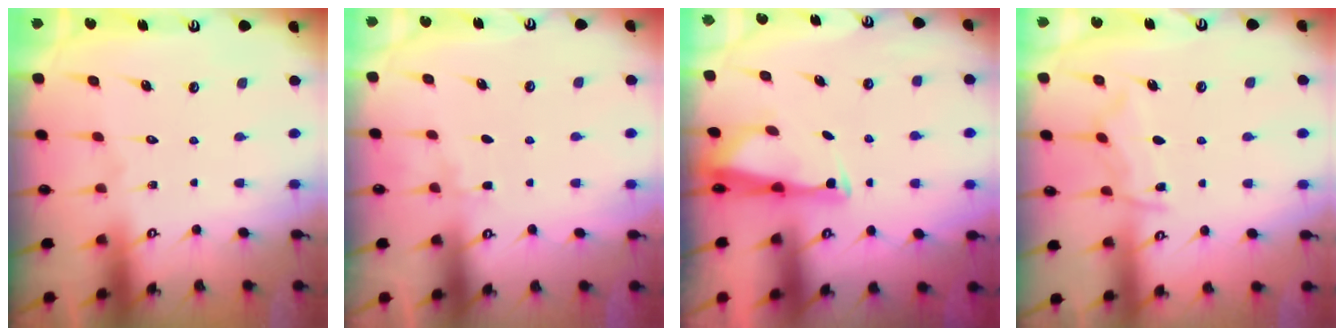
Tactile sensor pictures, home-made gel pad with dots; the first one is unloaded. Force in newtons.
{"total": 4.4, "press": 4.3, "slide": 0.5}
{"total": 3.1, "press": 3.0, "slide": 0.7}
{"total": 6.8, "press": 6.7, "slide": 0.8}